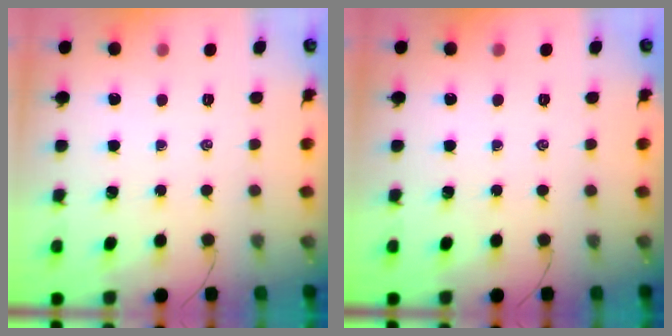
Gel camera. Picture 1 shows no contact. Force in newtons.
{"total": 0.0}